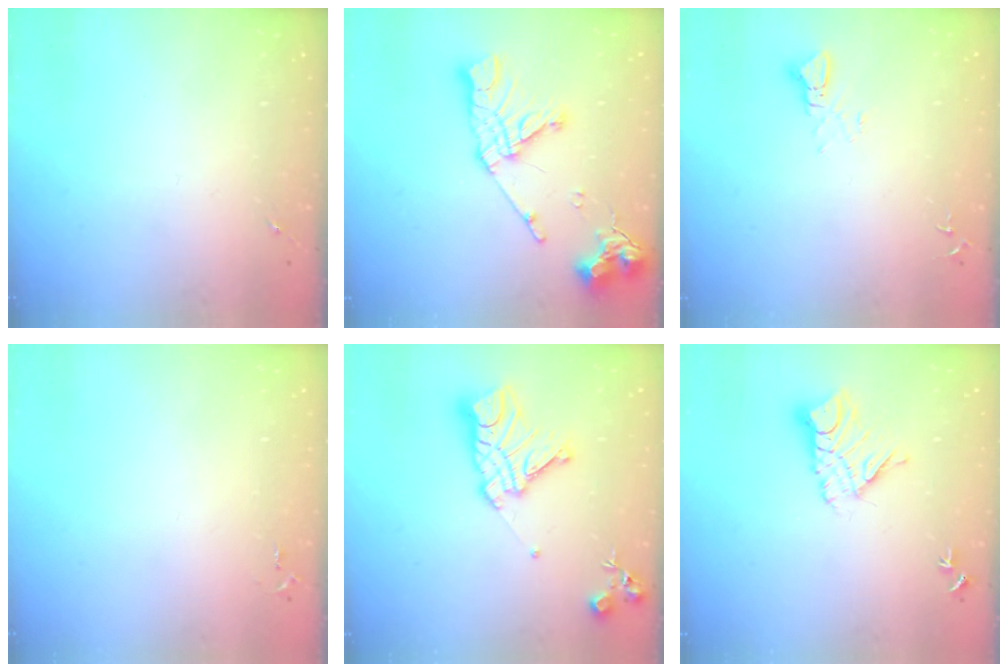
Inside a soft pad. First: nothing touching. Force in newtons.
{"total": 17.1, "press": 17.0, "slide": 2.0}
{"total": 2.7, "press": 2.7, "slide": 0.1}
{"total": 2.8, "press": 2.8, "slide": 0.4}
{"total": 16.4, "press": 16.3, "slide": 1.4}
{"total": 11.1, "press": 11.0, "slide": 1.0}